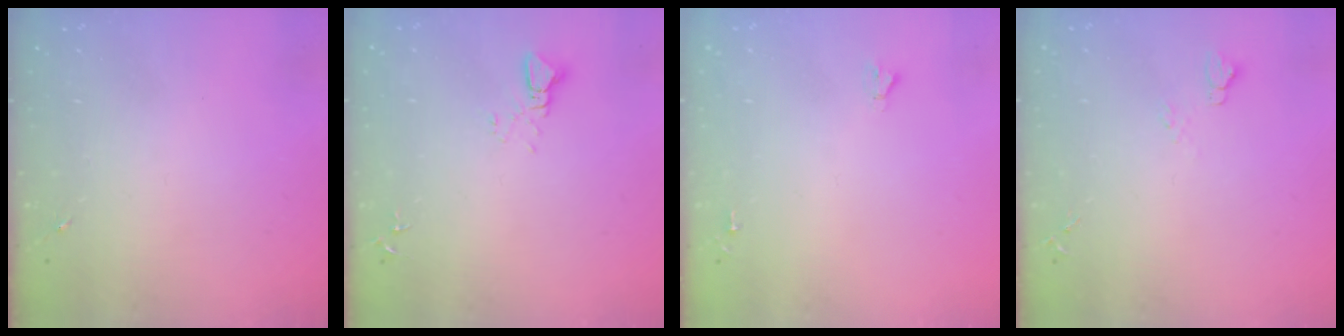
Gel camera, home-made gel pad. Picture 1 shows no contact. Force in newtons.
{"total": 2.7, "press": 2.7, "slide": 0.1}
{"total": 1.6, "press": 1.6, "slide": 0.2}
{"total": 5.8, "press": 5.8, "slide": 0.8}